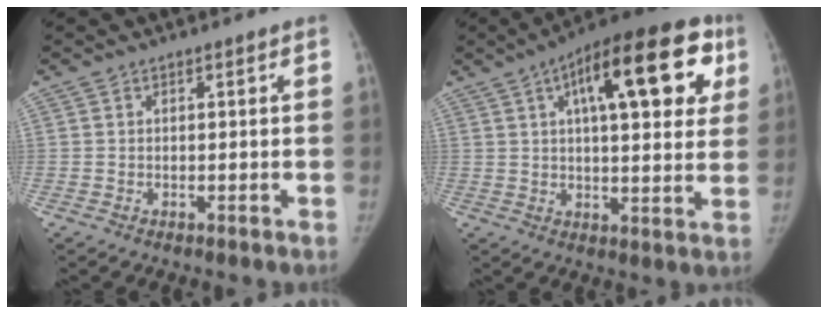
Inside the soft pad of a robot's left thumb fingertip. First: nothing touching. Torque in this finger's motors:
{"motor_torque": [0.57, 0.61, 0.85, 0.27, 0.13]}